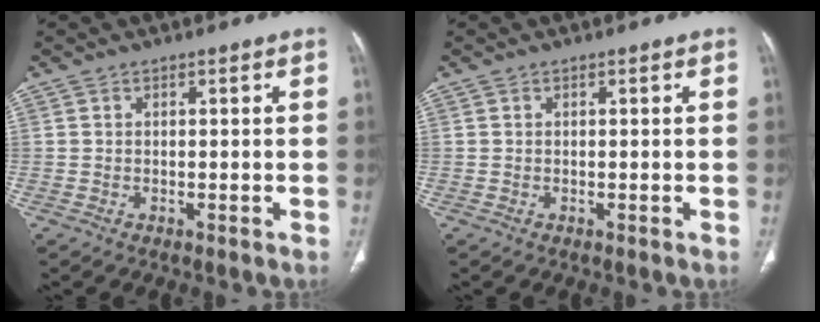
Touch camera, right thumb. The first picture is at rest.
{"total": 0.0}